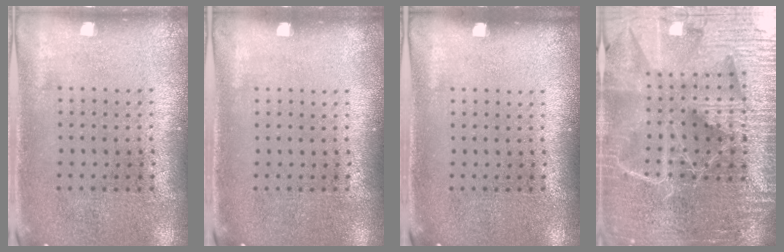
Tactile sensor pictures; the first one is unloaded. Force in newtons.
{"total": 0.0}
{"total": 0.0}
{"total": 6.0, "press": 5.2, "slide": 2.9}